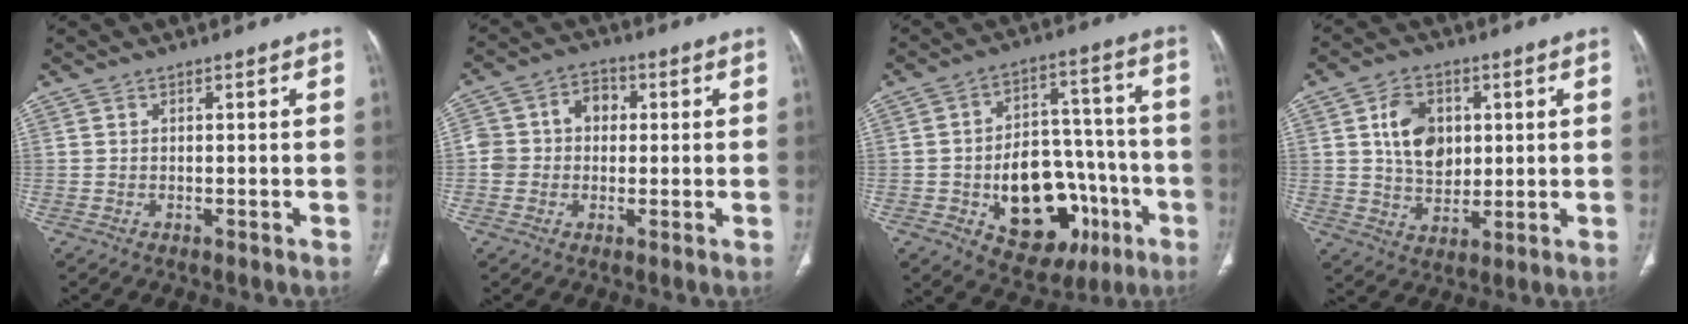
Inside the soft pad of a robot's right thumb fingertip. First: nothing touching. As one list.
[{"total": 8.1, "force": [0.4, 7.0, 4.2], "torque": [-0.051, 0.030, -0.001]}, {"total": 20.9, "force": [-6.7, 13.7, 14.3], "torque": [-0.164, 0.049, -0.078]}, {"total": 10.4, "force": [2.3, 7.6, 6.7], "torque": [-0.084, -0.009, 0.044]}]